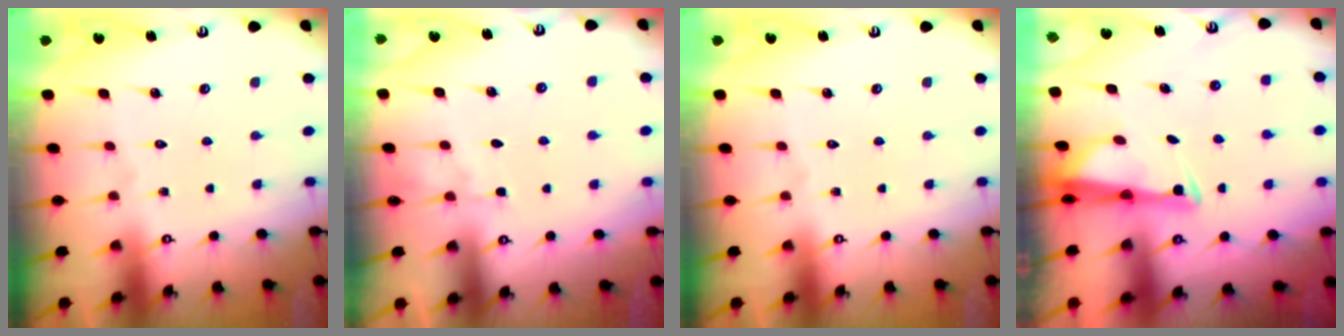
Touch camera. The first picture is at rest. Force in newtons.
{"total": 2.7, "press": 2.7, "slide": 0.4}
{"total": 0.0}
{"total": 2.9, "press": 2.8, "slide": 0.7}